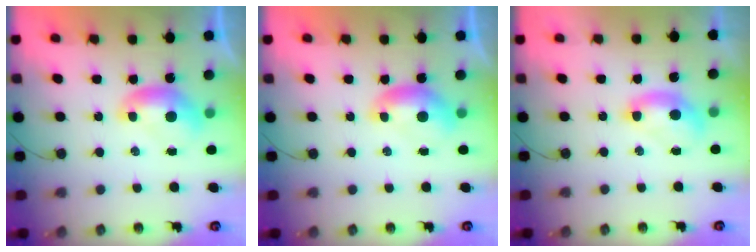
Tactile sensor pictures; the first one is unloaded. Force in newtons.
{"total": 0.0}
{"total": 2.5, "press": 2.3, "slide": 0.9}